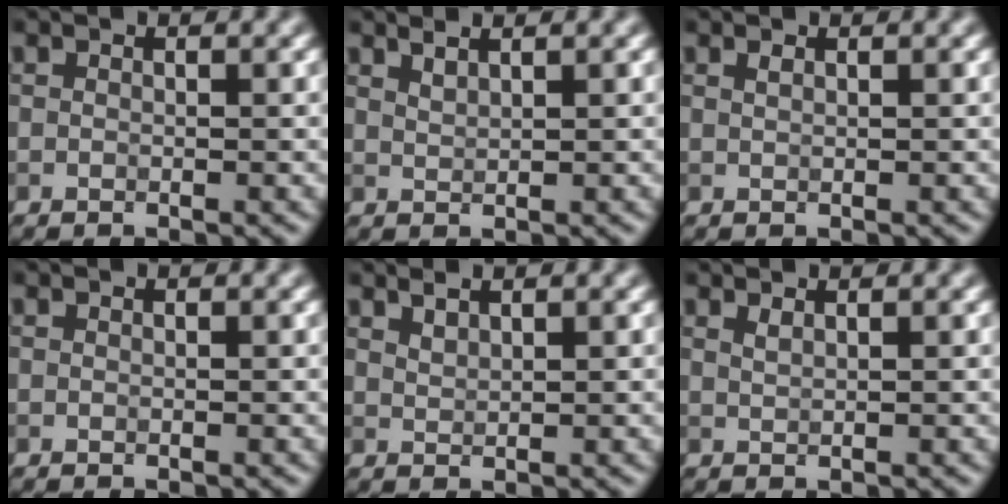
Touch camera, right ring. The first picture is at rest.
{"total": 1.6, "force": [1.3, 0.5, 0.8], "torque": [-0.008, 0.004, 0.016]}
{"total": 0.5, "force": [0.4, 0.1, 0.3], "torque": [-0.006, 0.001, 0.008]}
{"total": 0.0}
{"total": 1.2, "force": [1.0, 0.3, 0.5], "torque": [-0.011, 0.003, 0.021]}
{"total": 0.8, "force": [0.6, 0.2, 0.5], "torque": [-0.006, 0.002, 0.012]}